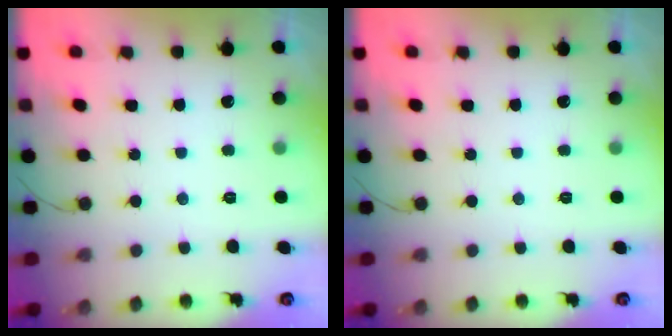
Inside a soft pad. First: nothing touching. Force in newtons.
{"total": 0.0}